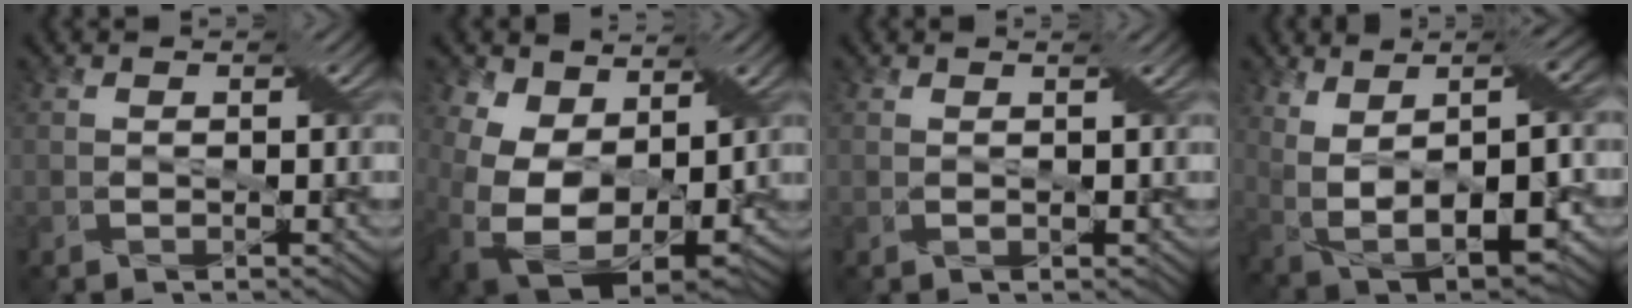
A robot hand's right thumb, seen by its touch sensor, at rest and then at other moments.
{"total": 14.3, "force": [2.9, 9.9, 9.9], "torque": [-0.220, -0.018, 0.077]}
{"total": 1.0, "force": [0.5, 0.0, 0.9], "torque": [-0.021, 0.005, 0.008]}
{"total": 13.4, "force": [0.9, 6.2, 11.8], "torque": [-0.205, -0.010, 0.039]}